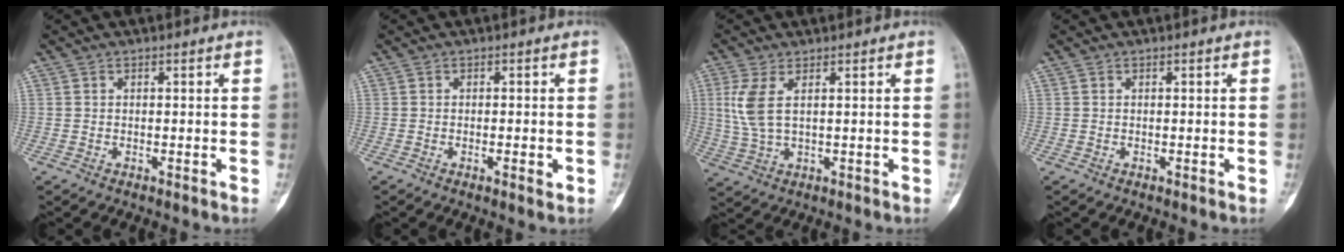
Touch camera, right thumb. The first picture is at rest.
{"total": 2.1, "force": [-0.7, 0.6, 1.9], "torque": [-0.031, -0.001, -0.009]}
{"total": 6.2, "force": [1.7, 2.6, 5.4], "torque": [-0.136, -0.002, 0.043]}
{"total": 0.0}